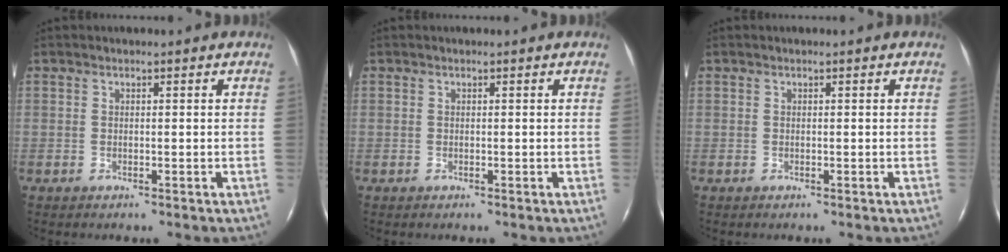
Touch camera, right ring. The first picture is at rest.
{"total": 0.0}
{"total": 0.0}